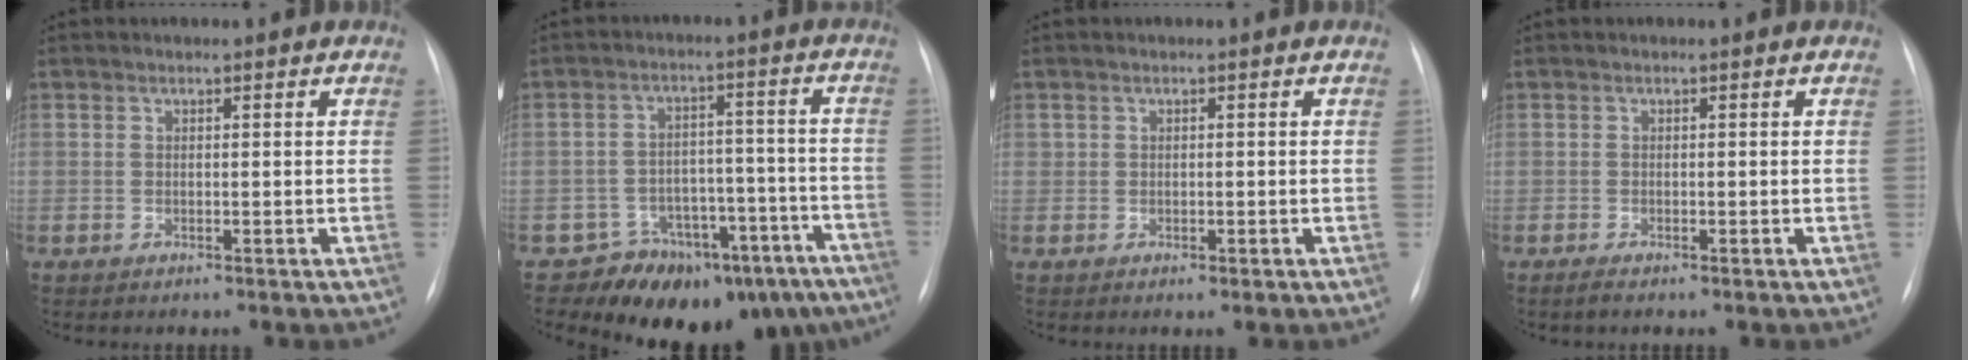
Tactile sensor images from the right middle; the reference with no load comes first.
{"total": 14.2, "force": [-11.4, 7.4, 3.9], "torque": [-0.016, 0.064, -0.145]}
{"total": 0.9, "force": [-0.2, 0.8, 0.4], "torque": [-0.011, -0.002, 0.001]}
{"total": 1.0, "force": [-0.7, 0.0, 0.6], "torque": [-0.023, -0.006, -0.013]}